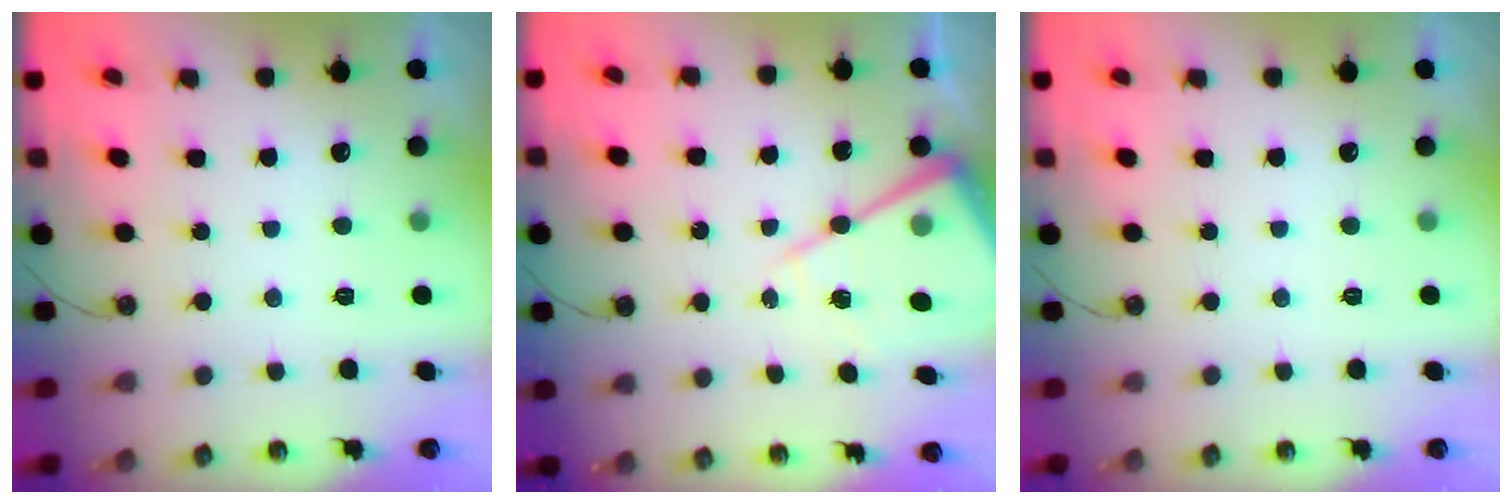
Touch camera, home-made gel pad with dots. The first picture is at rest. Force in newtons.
{"total": 14.2, "press": 14.2, "slide": 1.2}
{"total": 0.0}